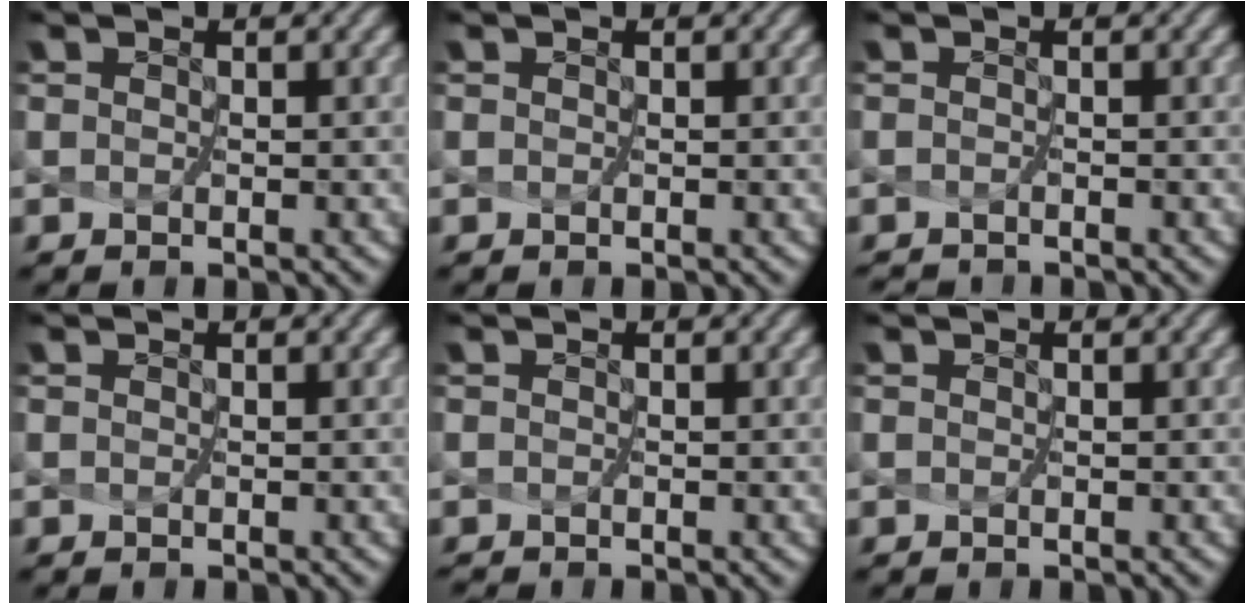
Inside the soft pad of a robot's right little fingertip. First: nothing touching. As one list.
[{"total": 0.0}, {"total": 1.2, "force": [-1.1, -0.3, -0.3], "torque": [-0.001, -0.010, -0.022]}, {"total": 0.0}, {"total": 0.0}, {"total": 0.0}]